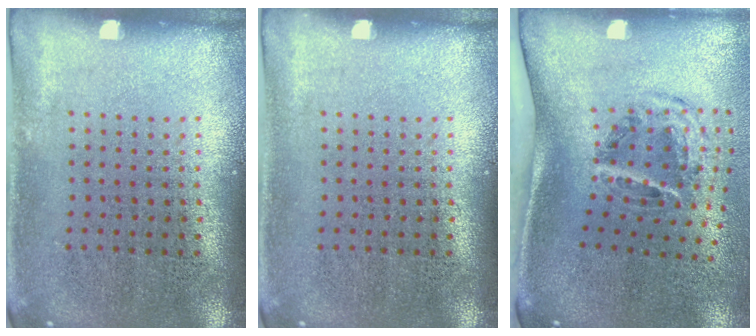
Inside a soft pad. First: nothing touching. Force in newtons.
{"total": 0.0}
{"total": 2.1, "press": 1.2, "slide": 1.7}